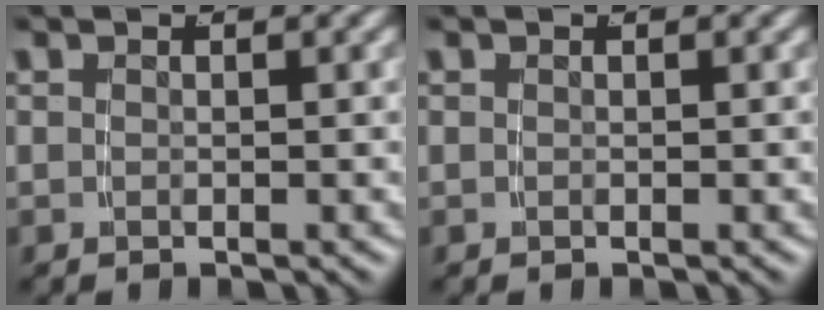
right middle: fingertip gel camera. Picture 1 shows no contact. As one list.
[{"total": 0.0}]